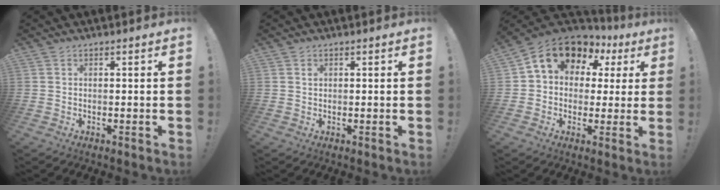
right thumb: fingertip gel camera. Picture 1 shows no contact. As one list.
[{"total": 0.6, "force": [0.4, 0.5, 0.2], "torque": [-0.001, 0.001, 0.007]}, {"total": 11.6, "force": [6.2, 8.0, 5.6], "torque": [-0.090, -0.035, 0.112]}]